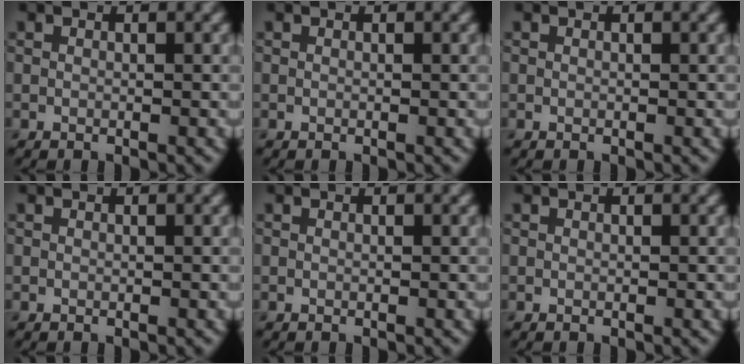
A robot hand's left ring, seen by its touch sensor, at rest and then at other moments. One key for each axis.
{"total": 0.0}
{"total": 0.0}
{"total": 0.0}
{"total": 0.0}
{"total": 0.0}